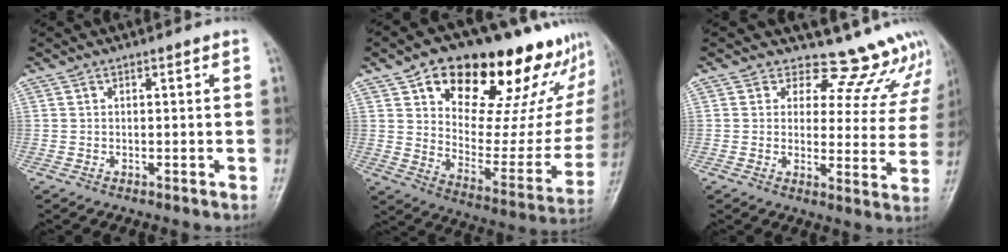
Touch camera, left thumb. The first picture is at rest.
{"total": 29.4, "force": [18.9, 14.1, 17.6], "torque": [-0.208, -0.063, 0.271]}
{"total": 12.9, "force": [12.1, 4.5, 0.8], "torque": [0.041, -0.108, 0.122]}